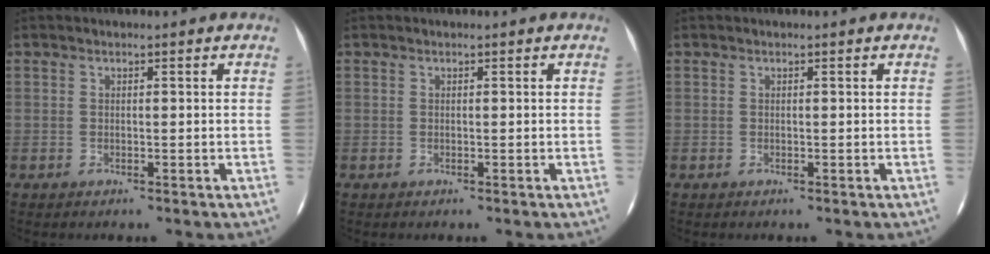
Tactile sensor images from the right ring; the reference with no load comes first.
{"total": 0.0}
{"total": 0.0}